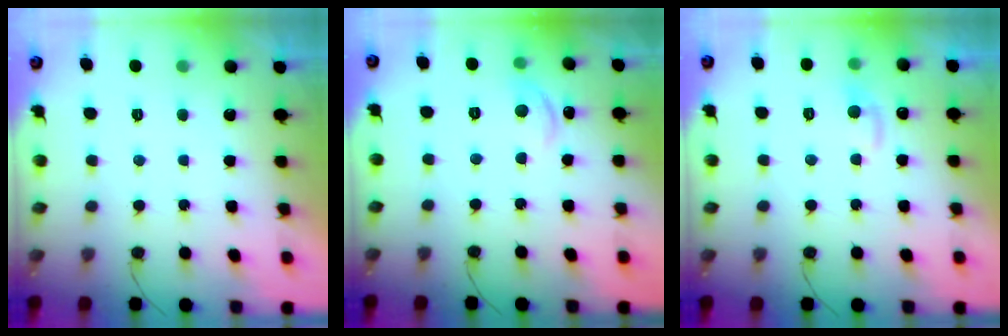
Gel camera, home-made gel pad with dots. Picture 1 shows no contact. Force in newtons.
{"total": 6.2, "press": 6.2, "slide": 0.7}
{"total": 4.9, "press": 4.8, "slide": 0.6}